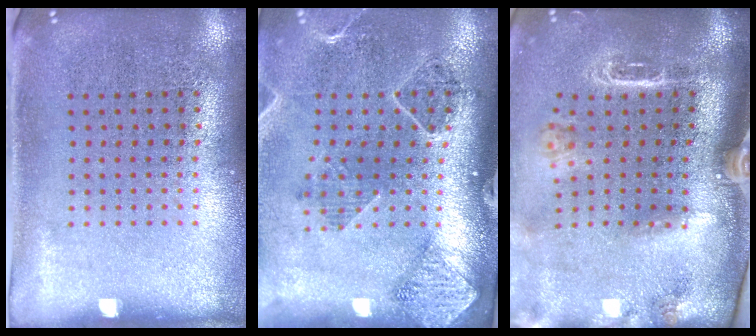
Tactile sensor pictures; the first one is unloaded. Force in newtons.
{"total": 1.5, "press": 1.5, "slide": 0.0}
{"total": 2.6, "press": 2.0, "slide": 1.7}